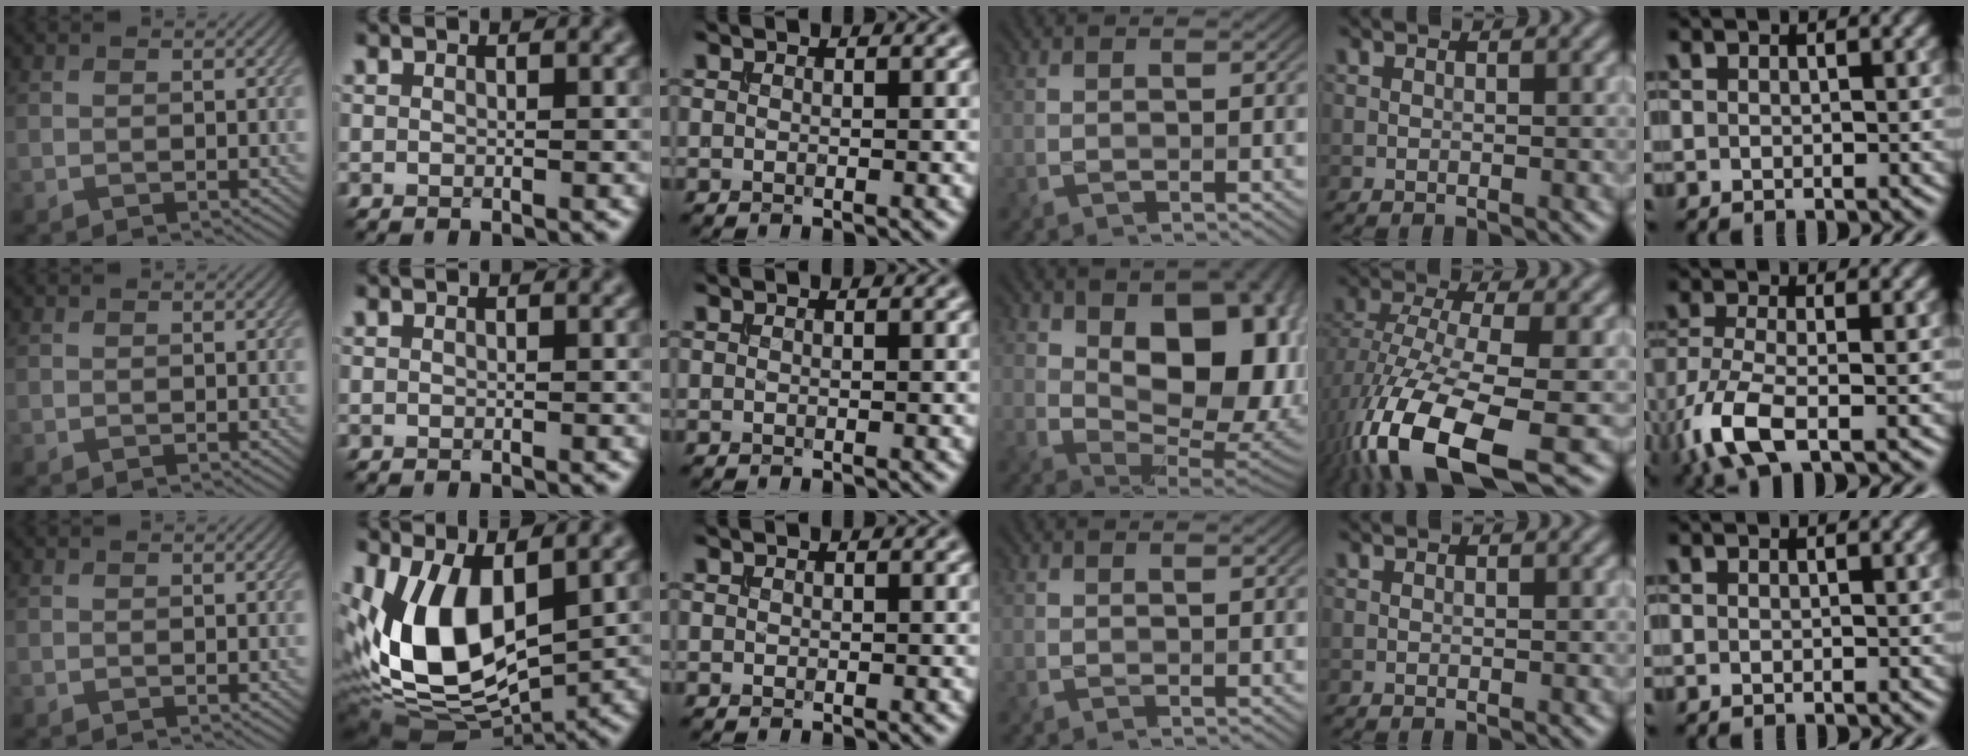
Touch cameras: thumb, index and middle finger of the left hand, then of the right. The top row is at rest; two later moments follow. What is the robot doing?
{"motion": "insert", "object": "drawer"}